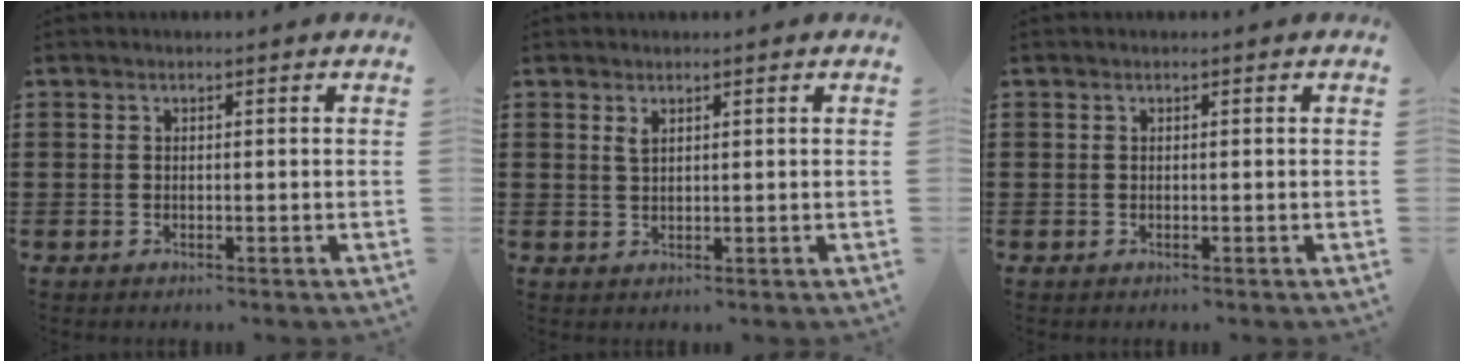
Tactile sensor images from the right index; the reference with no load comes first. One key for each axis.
{"total": 1.5, "fx": 0.8, "fy": 0.6, "fz": 1.1, "tx": -0.024, "ty": 0.004, "tz": 0.014}
{"total": 0.0}